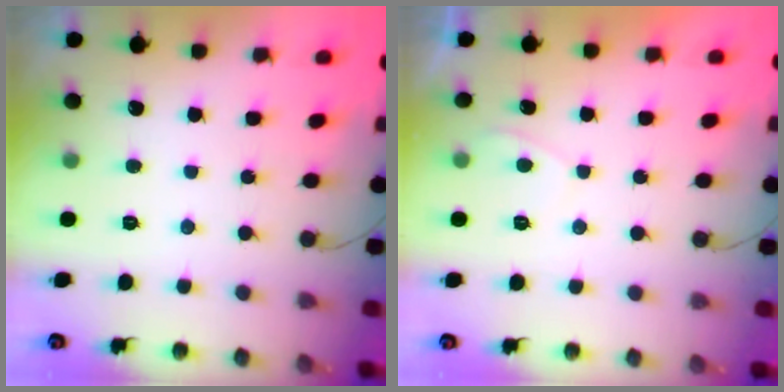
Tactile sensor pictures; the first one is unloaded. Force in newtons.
{"total": 1.0, "press": 0.8, "slide": 0.5}